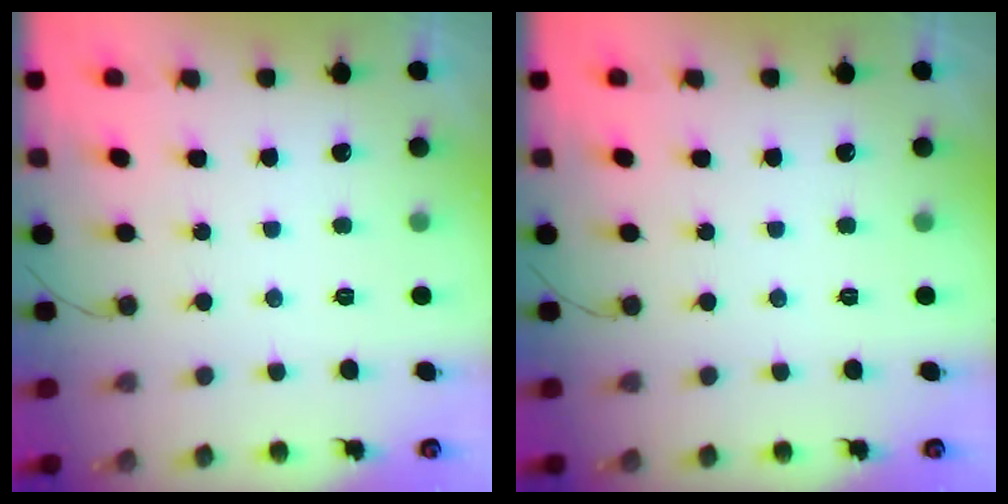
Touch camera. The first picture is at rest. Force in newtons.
{"total": 0.0}